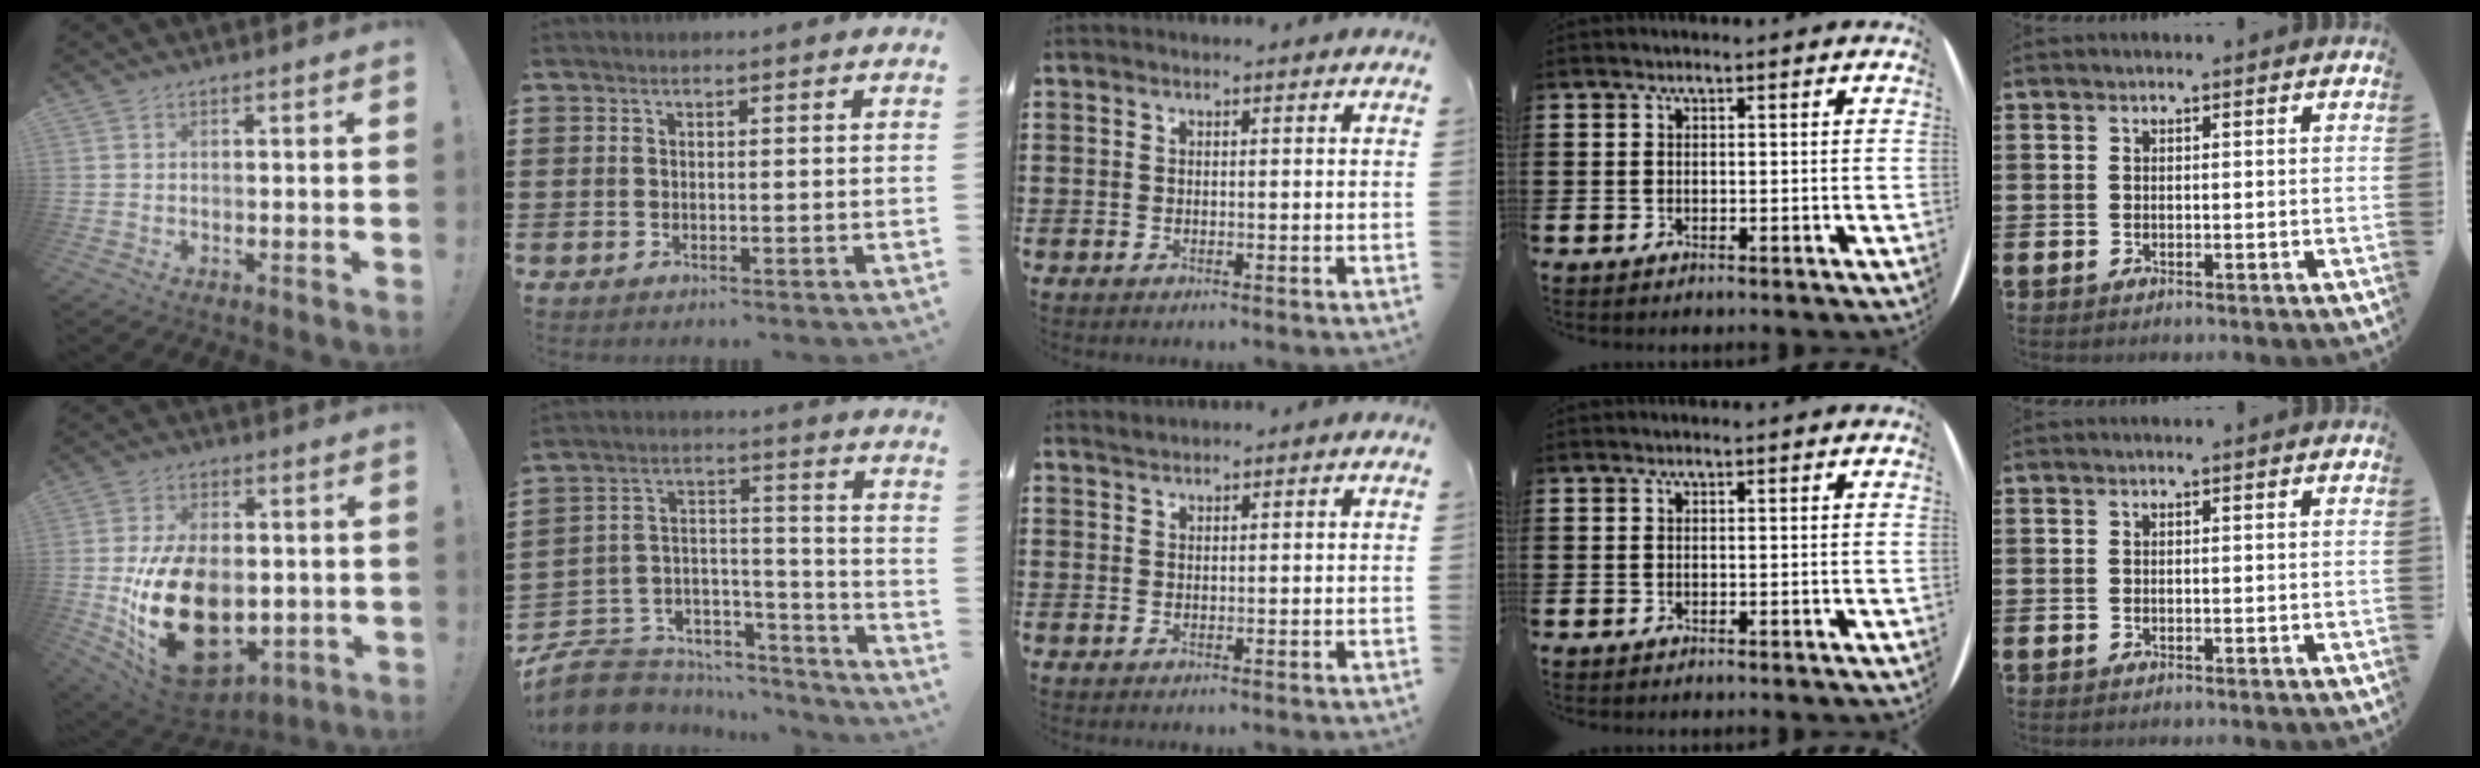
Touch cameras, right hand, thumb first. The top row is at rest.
{"thumb": {"total": 25.9, "force": [-4.0, 16.7, 19.3], "torque": [-0.353, 0.016, -0.040]}, "index": {"total": 7.8, "force": [-6.4, 4.0, 1.6], "torque": [-0.052, -0.002, -0.123]}, "middle": {"total": 0.9, "force": [0.9, 0.1, -0.2], "torque": [0.001, 0.000, 0.018]}}